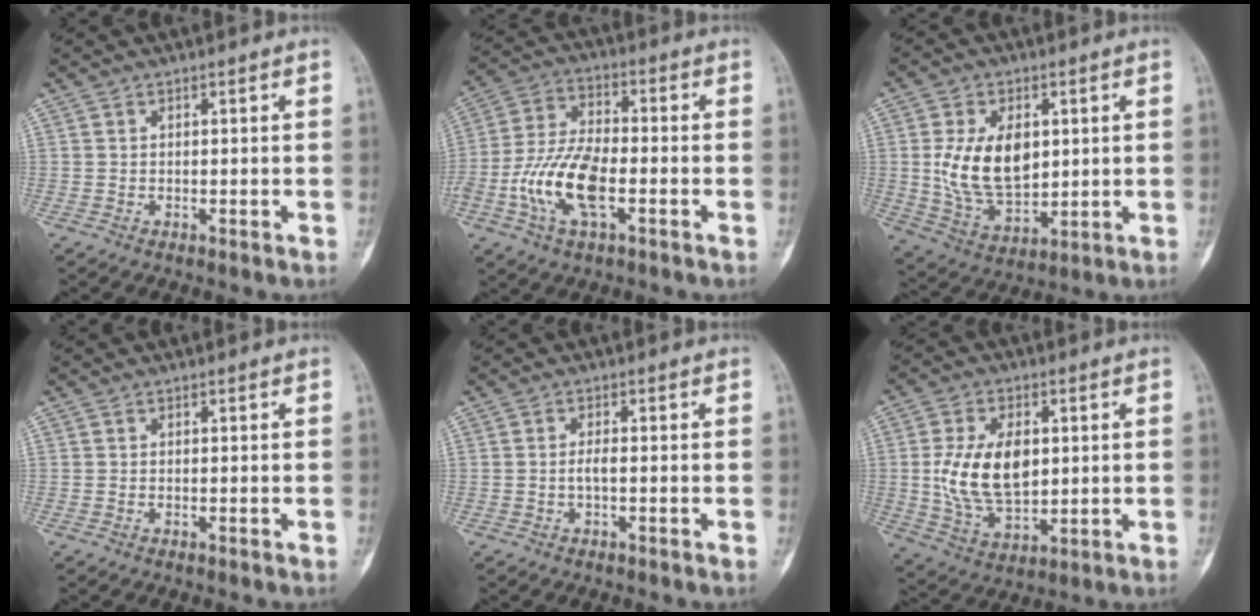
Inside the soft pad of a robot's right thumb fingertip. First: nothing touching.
{"total": 13.4, "force": [-3.9, 6.3, 11.1], "torque": [-0.232, 0.025, -0.077]}
{"total": 13.9, "force": [2.0, 8.7, 10.7], "torque": [-0.170, -0.015, 0.048]}
{"total": 0.0}
{"total": 1.4, "force": [-0.3, 0.3, 1.4], "torque": [-0.026, 0.002, -0.005]}
{"total": 13.9, "force": [1.5, 8.4, 11.0], "torque": [-0.187, -0.010, 0.037]}